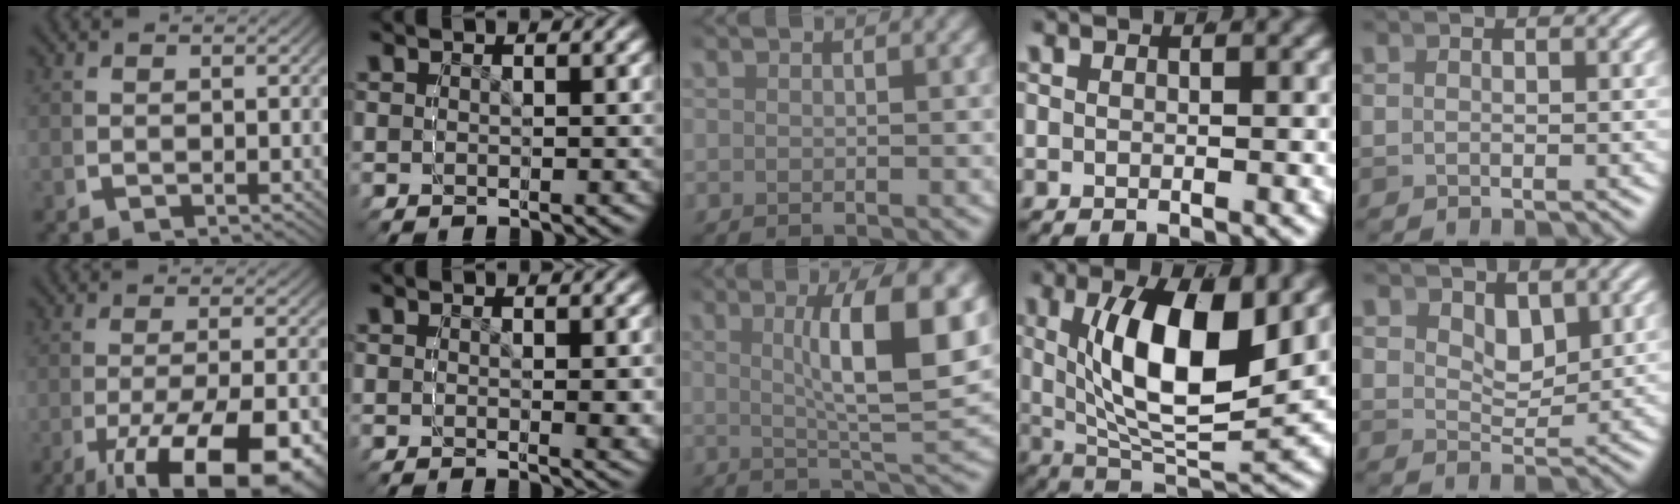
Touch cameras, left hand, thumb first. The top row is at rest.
{"thumb": {"total": 11.1, "force": [-4.4, 5.2, 8.7], "torque": [-0.155, -0.042, -0.042]}, "index": {"total": 1.1, "force": [0.5, 0.0, 0.9], "torque": [-0.006, -0.004, 0.007]}, "middle": {"total": 8.1, "force": [1.7, 1.6, 7.8], "torque": [-0.123, 0.000, 0.029]}, "ring": {"total": 11.1, "force": [2.0, 5.0, 9.7], "torque": [-0.174, -0.019, 0.048]}, "little": {"total": 2.2, "force": [2.0, 0.4, 1.0], "torque": [-0.002, -0.011, 0.042]}}